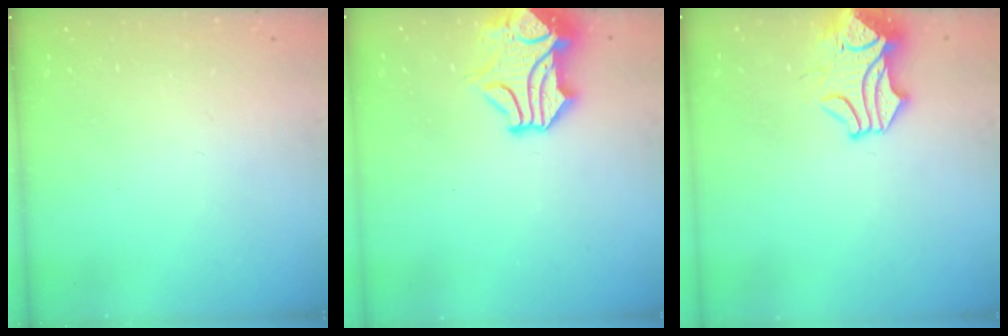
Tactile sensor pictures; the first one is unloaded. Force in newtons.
{"total": 3.5, "press": 3.2, "slide": 1.4}
{"total": 1.7, "press": 1.2, "slide": 1.2}